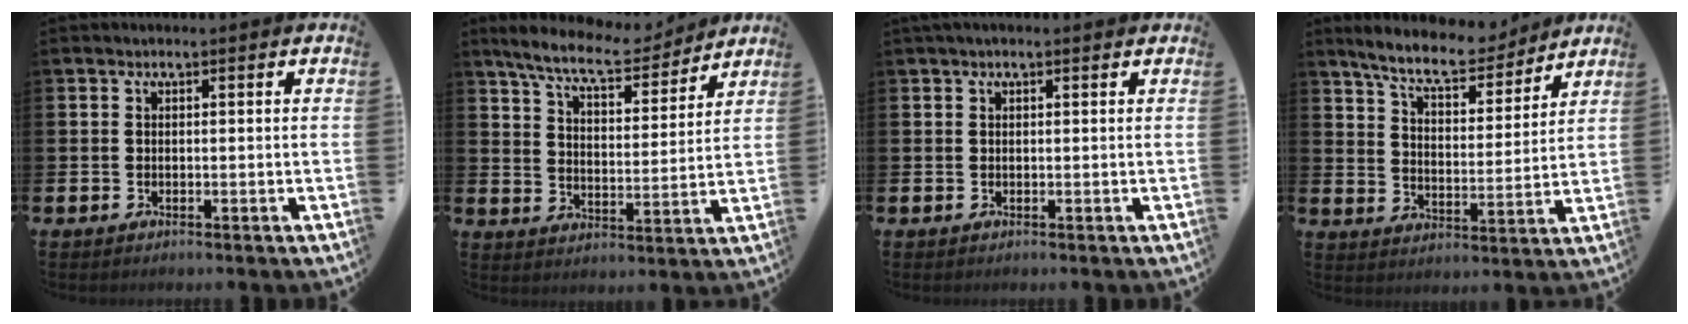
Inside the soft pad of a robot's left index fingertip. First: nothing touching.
{"total": 8.8, "force": [8.1, 1.5, 3.2], "torque": [-0.090, -0.045, 0.144]}
{"total": 0.8, "force": [0.5, 0.1, 0.5], "torque": [-0.009, 0.002, 0.009]}
{"total": 8.8, "force": [8.2, 1.9, 2.8], "torque": [-0.075, -0.048, 0.144]}